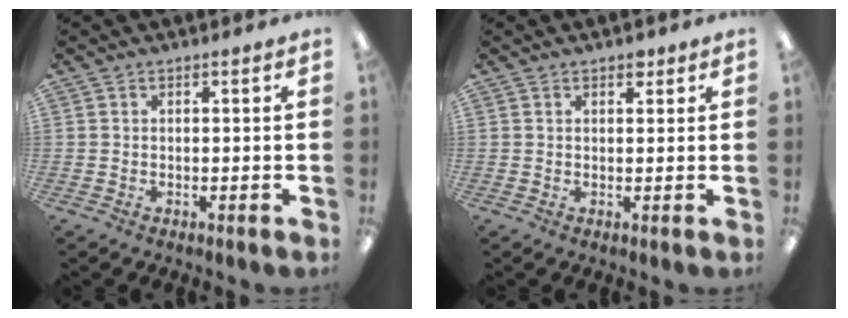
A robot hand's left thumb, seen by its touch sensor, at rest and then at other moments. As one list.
[{"total": 2.1, "force": [1.4, 1.1, 1.0], "torque": [-0.006, -0.004, 0.021]}]